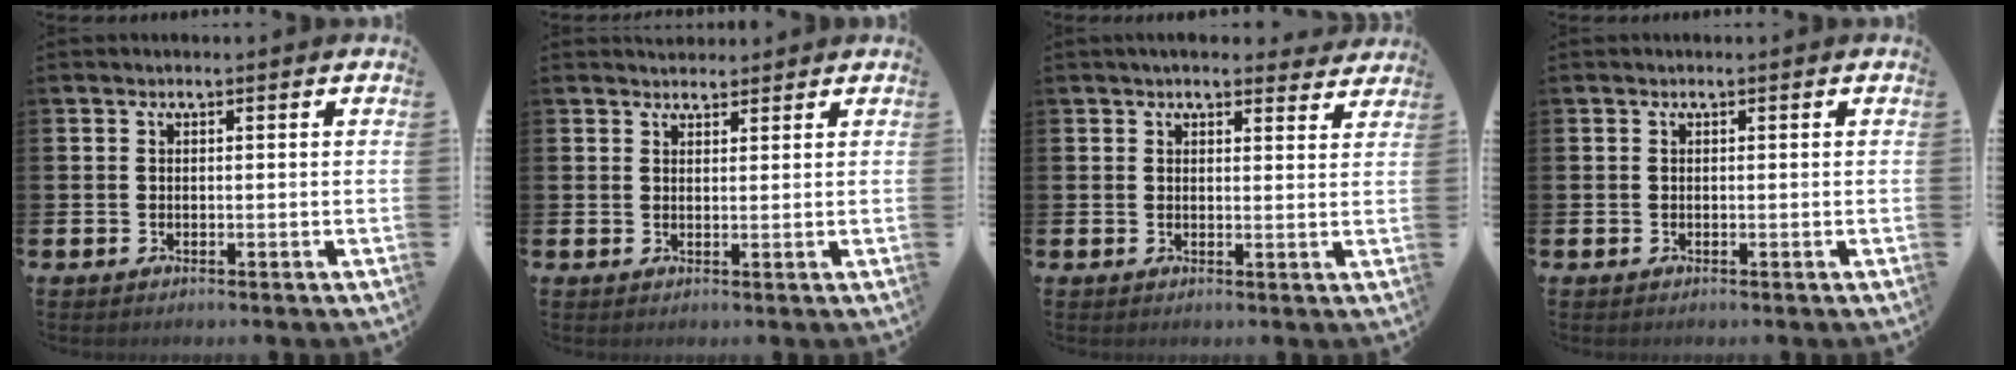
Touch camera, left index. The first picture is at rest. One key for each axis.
{"total": 2.4, "fx": 2.3, "fy": 0.7, "fz": -0.1, "tx": 0.008, "ty": -0.009, "tz": 0.042}
{"total": 3.4, "fx": 3.2, "fy": 0.8, "fz": 0.7, "tx": -0.008, "ty": -0.016, "tz": 0.057}
{"total": 0.0}